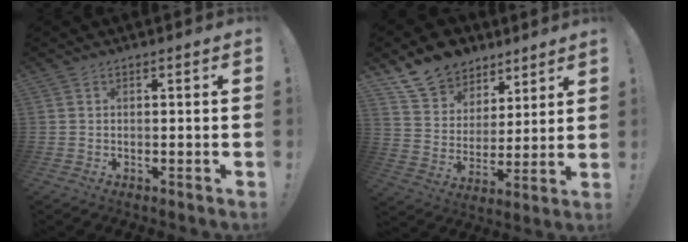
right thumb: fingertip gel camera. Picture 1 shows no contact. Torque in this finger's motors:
{"motor_torque": [0.48, 1.23, 0.49, 0.41, 0.01]}